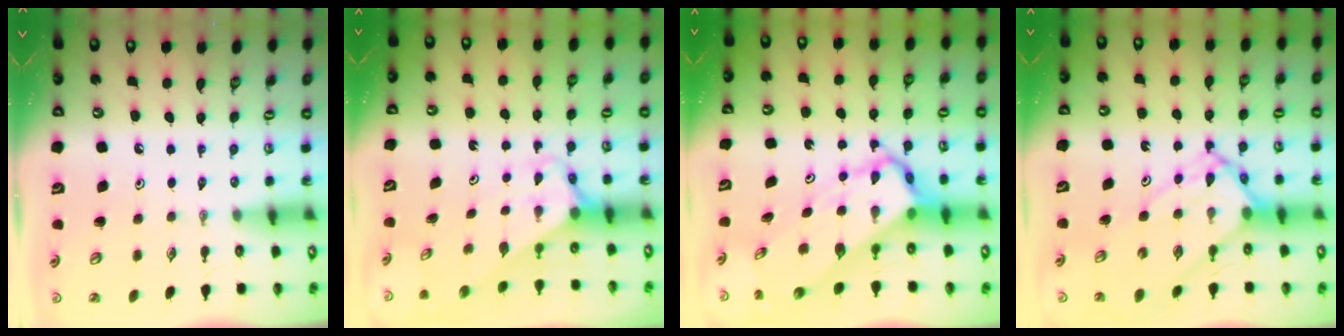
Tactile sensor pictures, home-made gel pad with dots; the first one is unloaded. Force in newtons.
{"total": 2.7, "press": 2.7, "slide": 0.1}
{"total": 9.7, "press": 9.7, "slide": 0.9}
{"total": 10.0, "press": 10.0, "slide": 0.9}